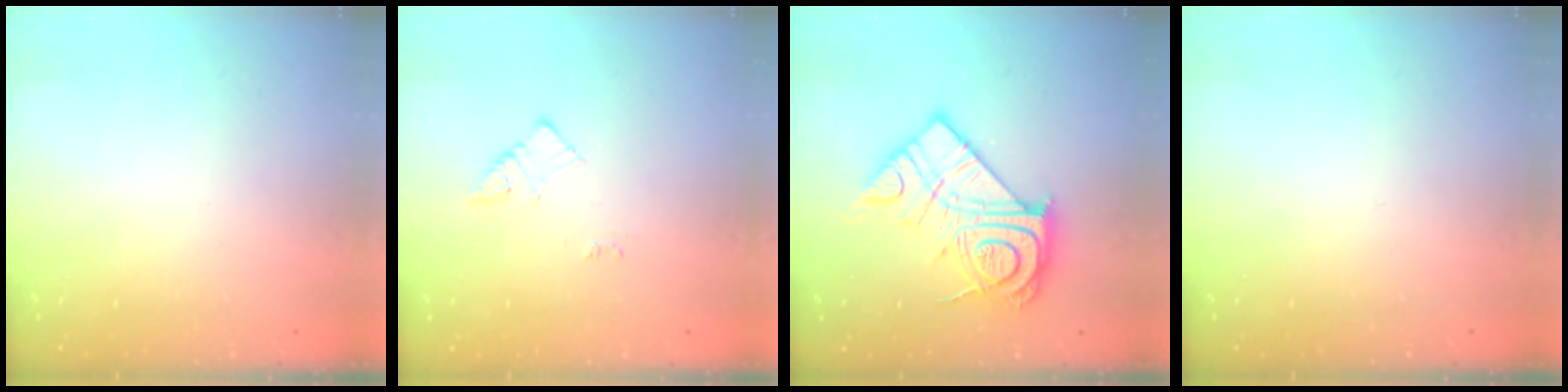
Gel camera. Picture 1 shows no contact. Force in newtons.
{"total": 3.0, "press": 3.0, "slide": 0.4}
{"total": 20.7, "press": 20.7, "slide": 1.7}
{"total": 0.0}